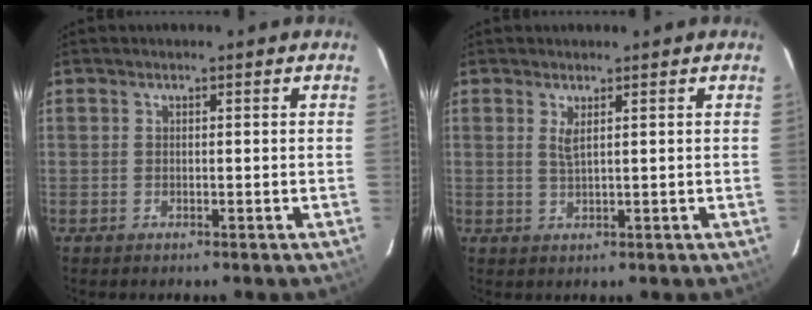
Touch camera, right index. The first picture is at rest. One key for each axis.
{"total": 1.9, "fx": 0.8, "fy": 0.2, "fz": 1.7, "tx": -0.032, "ty": -0.002, "tz": 0.014}